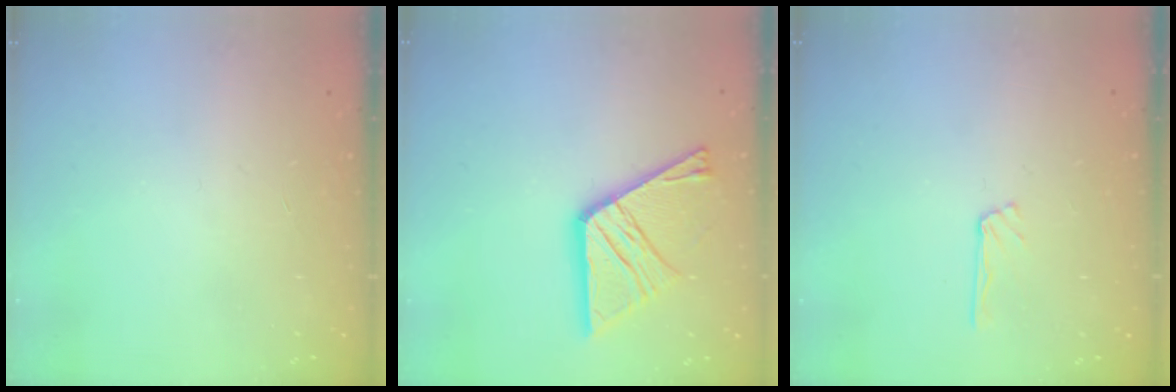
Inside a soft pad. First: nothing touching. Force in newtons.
{"total": 16.0, "press": 15.9, "slide": 1.5}
{"total": 4.3, "press": 4.2, "slide": 0.4}